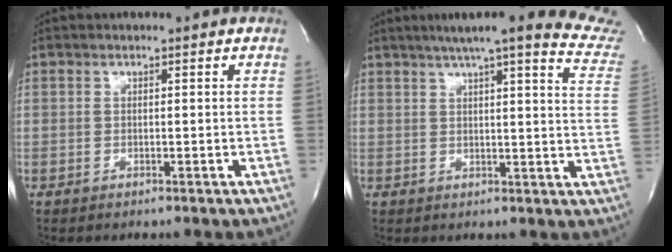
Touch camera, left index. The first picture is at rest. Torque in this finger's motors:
{"motor_torque": [0.26, -0.32, 0.19, 0.01]}